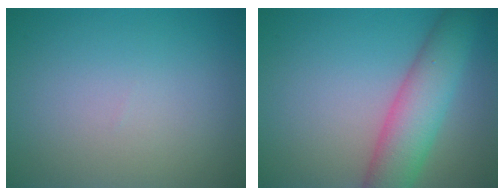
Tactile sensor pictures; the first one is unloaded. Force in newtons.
{"total": 6.2, "press": 6.2, "slide": 0.3}